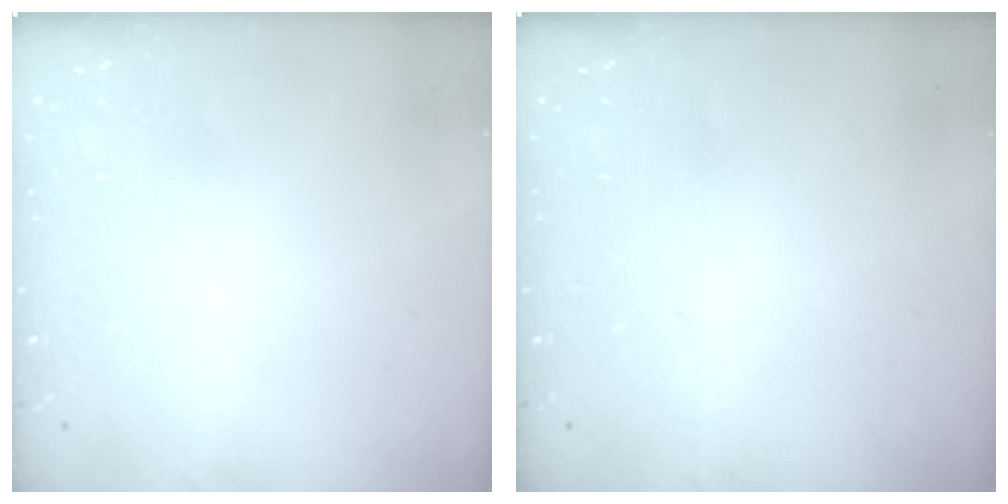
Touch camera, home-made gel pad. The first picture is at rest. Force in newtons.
{"total": 0.0}